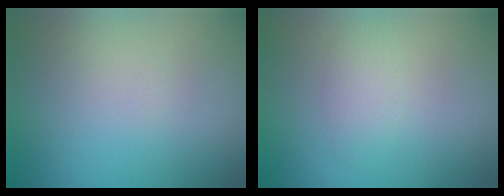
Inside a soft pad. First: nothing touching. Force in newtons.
{"total": 1.5, "press": 1.5, "slide": 0.0}